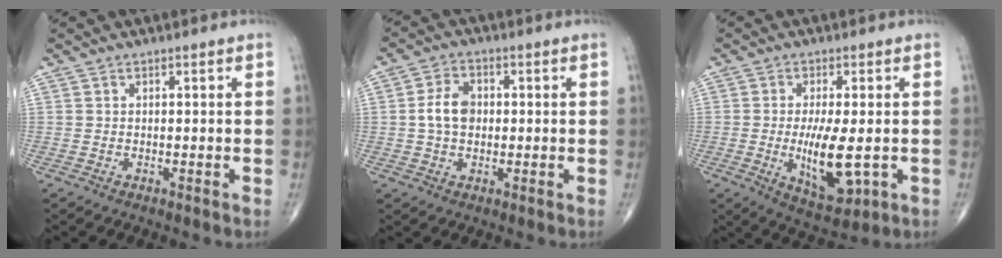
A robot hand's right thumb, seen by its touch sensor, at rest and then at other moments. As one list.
[{"total": 5.9, "force": [0.2, 4.2, 4.2], "torque": [-0.073, 0.011, -0.002]}, {"total": 10.8, "force": [-1.5, 3.9, 10.0], "torque": [-0.166, -0.021, -0.013]}]